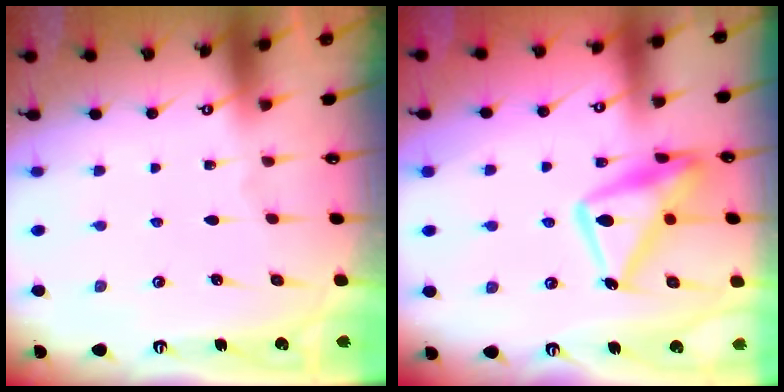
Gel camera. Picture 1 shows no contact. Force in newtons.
{"total": 16.5, "press": 16.5, "slide": 1.6}